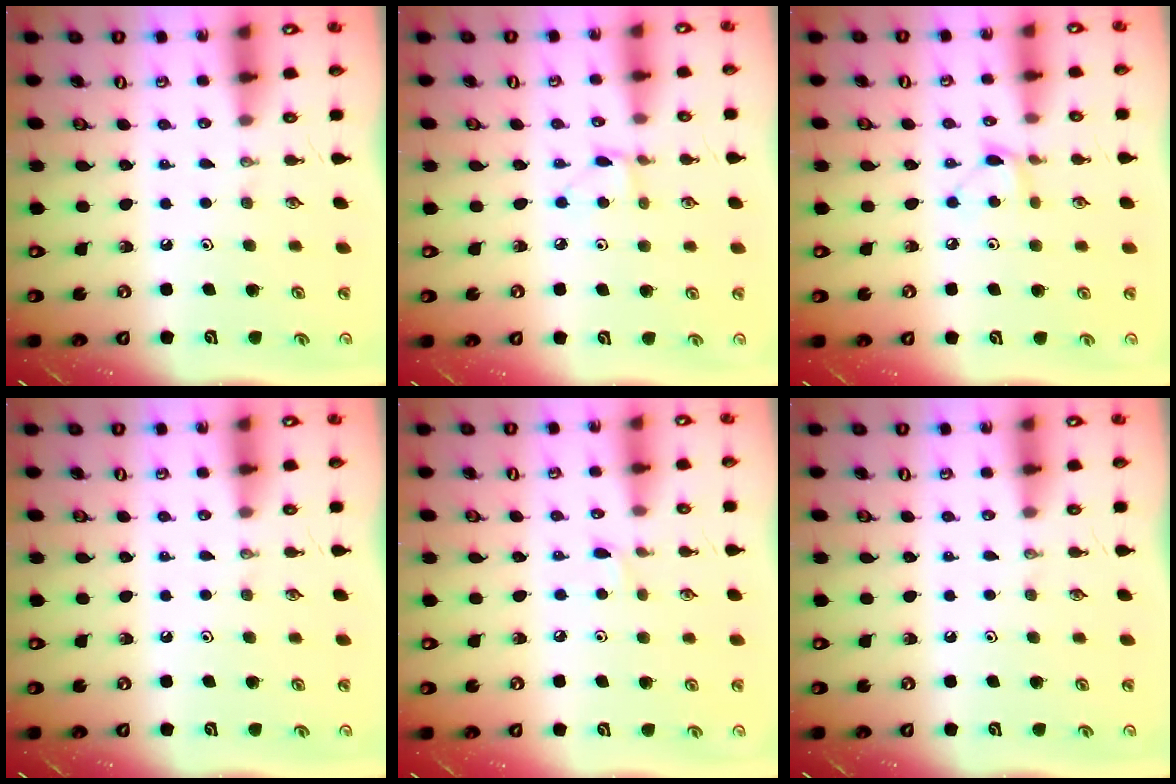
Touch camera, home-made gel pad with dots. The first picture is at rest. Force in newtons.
{"total": 4.0, "press": 4.0, "slide": 0.6}
{"total": 4.7, "press": 4.7, "slide": 0.6}
{"total": 0.0}
{"total": 2.2, "press": 2.1, "slide": 0.3}
{"total": 0.0}